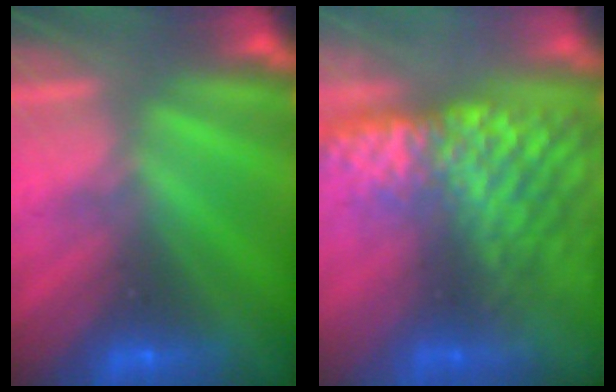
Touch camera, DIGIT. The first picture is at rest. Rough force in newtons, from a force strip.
{"total": 7.8}